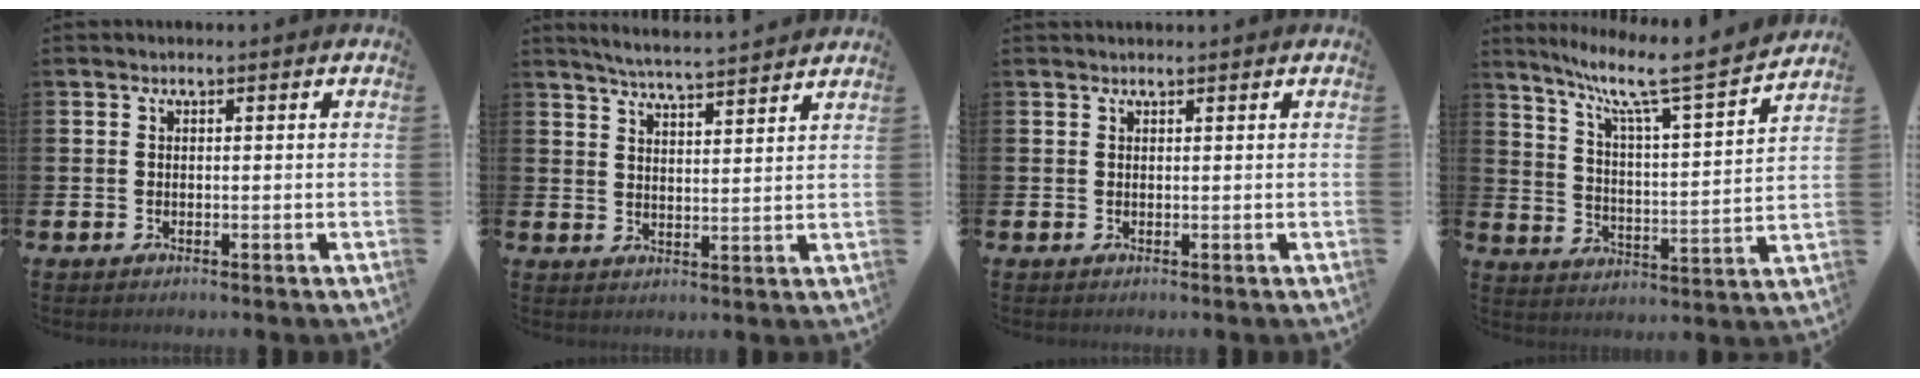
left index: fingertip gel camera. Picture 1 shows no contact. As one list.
[{"total": 5.2, "force": [5.2, -0.4, 0.9], "torque": [-0.029, -0.033, 0.090]}, {"total": 0.6, "force": [0.6, 0.0, 0.0], "torque": [0.008, -0.004, 0.010]}, {"total": 8.6, "force": [6.9, 0.2, 5.1], "torque": [-0.123, -0.052, 0.107]}]